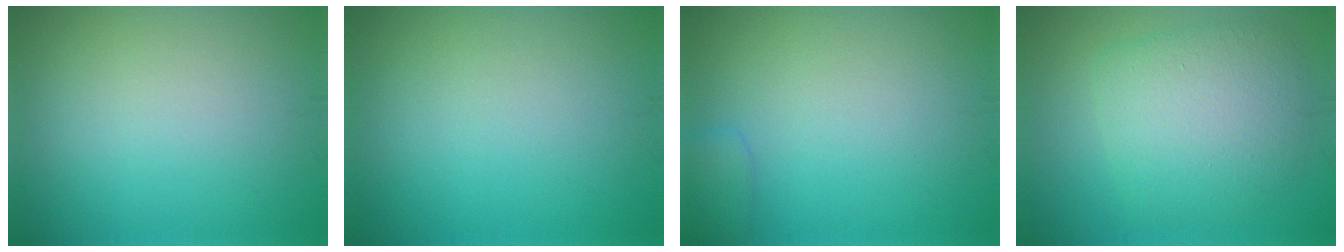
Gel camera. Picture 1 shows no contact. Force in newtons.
{"total": 0.0}
{"total": 1.5, "press": 1.5, "slide": 0.1}
{"total": 6.2, "press": 6.2, "slide": 0.3}